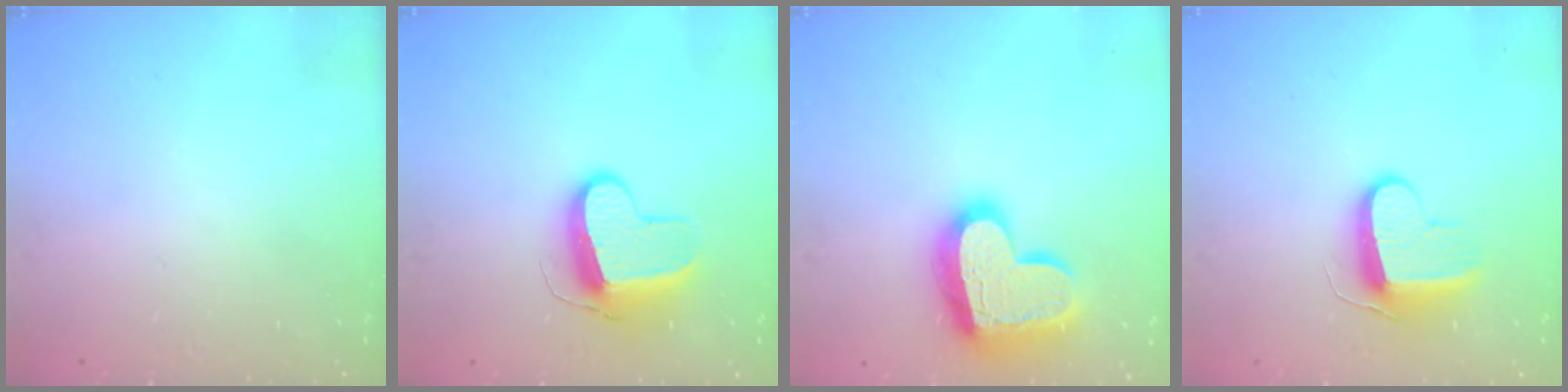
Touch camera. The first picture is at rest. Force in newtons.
{"total": 11.7, "press": 11.7, "slide": 0.9}
{"total": 20.2, "press": 20.1, "slide": 1.7}
{"total": 9.3, "press": 9.3, "slide": 0.4}